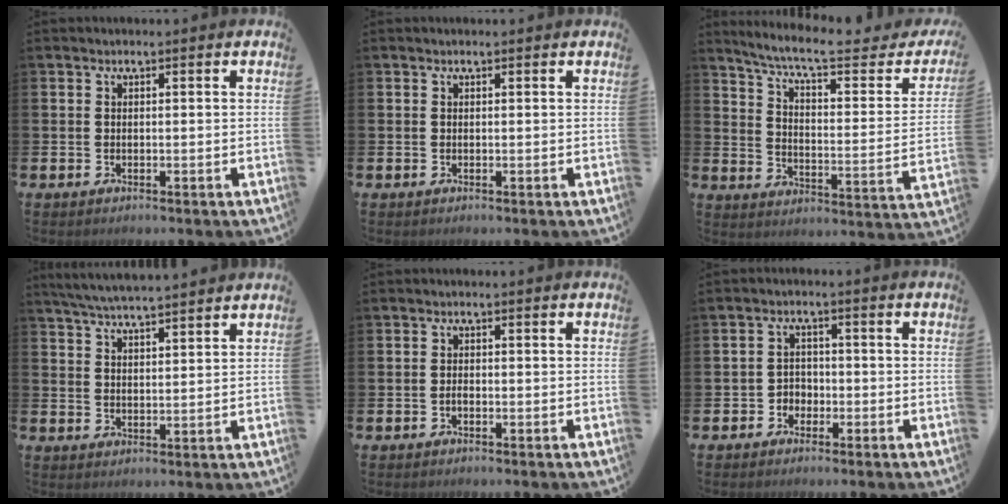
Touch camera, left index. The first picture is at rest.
{"total": 0.0}
{"total": 7.9, "force": [6.6, 1.2, 4.2], "torque": [-0.103, -0.043, 0.104]}
{"total": 5.1, "force": [5.0, -0.1, 1.0], "torque": [-0.041, -0.024, 0.091]}
{"total": 0.9, "force": [-0.5, 0.5, 0.6], "torque": [-0.010, -0.001, -0.010]}
{"total": 2.4, "force": [-1.6, 1.8, 0.2], "torque": [-0.019, 0.009, -0.035]}